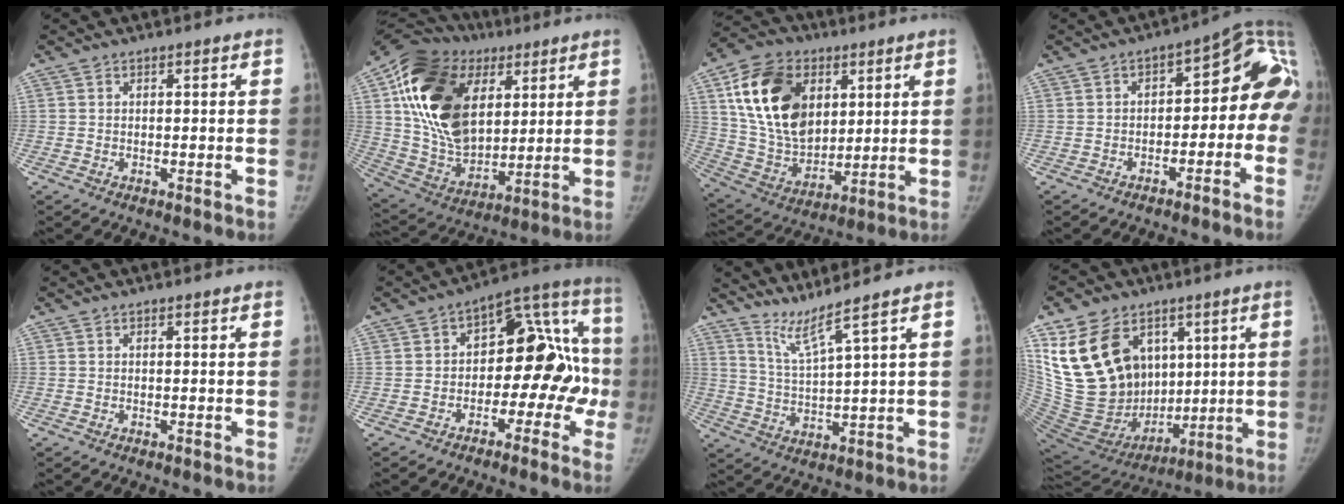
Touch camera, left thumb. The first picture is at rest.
{"total": 27.3, "force": [8.3, 18.3, 18.4], "torque": [-0.330, -0.009, 0.151]}
{"total": 21.7, "force": [6.9, 15.0, 14.0], "torque": [-0.233, -0.021, 0.132]}
{"total": 13.5, "force": [-4.1, 7.8, 10.3], "torque": [-0.099, 0.073, -0.058]}
{"total": 0.0}
{"total": 17.4, "force": [-3.3, 10.4, 13.6], "torque": [-0.135, 0.066, -0.051]}
{"total": 5.9, "force": [4.7, -2.1, 2.8], "torque": [-0.059, -0.053, 0.104]}
{"total": 24.5, "force": [8.2, 17.5, 15.1], "torque": [-0.268, -0.017, 0.178]}